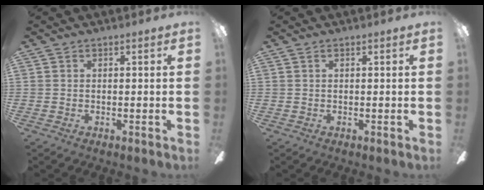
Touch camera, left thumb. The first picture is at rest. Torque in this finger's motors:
{"motor_torque": [-0.03, 0.05, -0.13, 0.02, 0.00]}